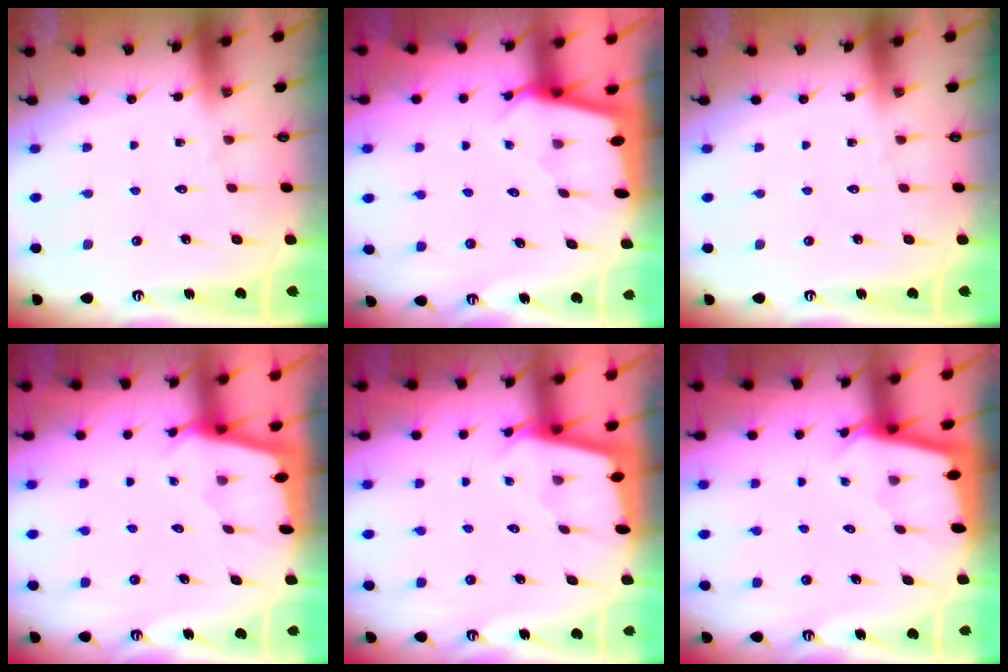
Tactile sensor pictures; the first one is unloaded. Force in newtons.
{"total": 2.1, "press": 2.1, "slide": 0.2}
{"total": 0.0}
{"total": 1.8, "press": 1.7, "slide": 0.1}
{"total": 1.9, "press": 1.9, "slide": 0.2}
{"total": 2.1, "press": 2.1, "slide": 0.1}